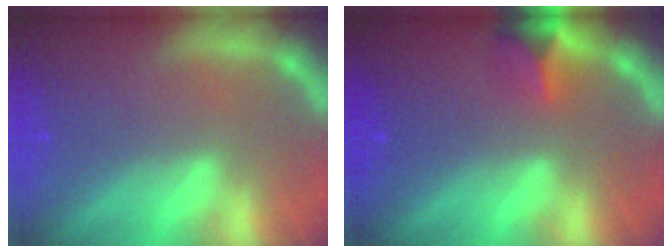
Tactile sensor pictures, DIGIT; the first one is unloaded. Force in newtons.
{"total": 2.9}